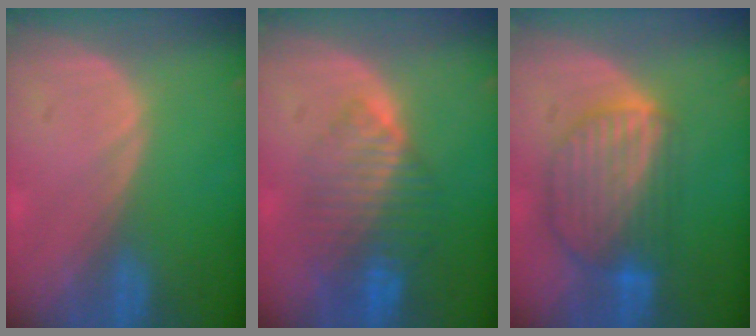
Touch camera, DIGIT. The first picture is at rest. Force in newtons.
{"total": 8.4, "press": 7.3, "slide": 4.1}
{"total": 9.0, "press": 7.8, "slide": 4.5}